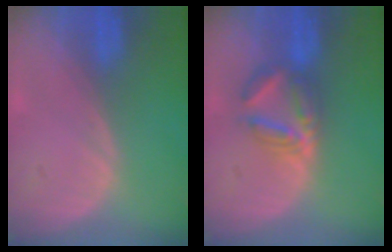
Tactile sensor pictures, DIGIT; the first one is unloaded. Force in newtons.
{"total": 5.7, "press": 5.6, "slide": 1.3}